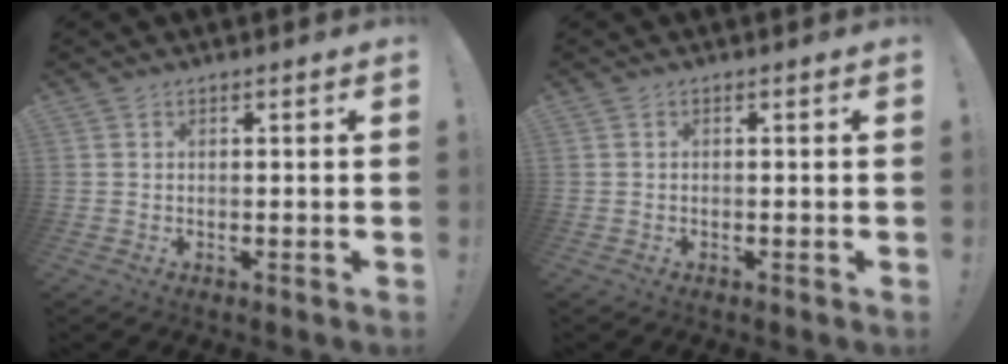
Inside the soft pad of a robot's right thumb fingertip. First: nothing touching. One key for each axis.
{"total": 0.0}